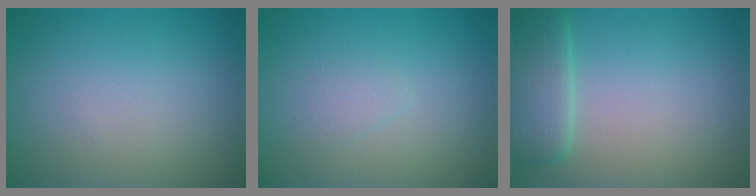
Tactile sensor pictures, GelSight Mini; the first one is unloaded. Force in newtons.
{"total": 0.9, "press": 0.9, "slide": 0.1}
{"total": 3.4, "press": 2.9, "slide": 1.8}